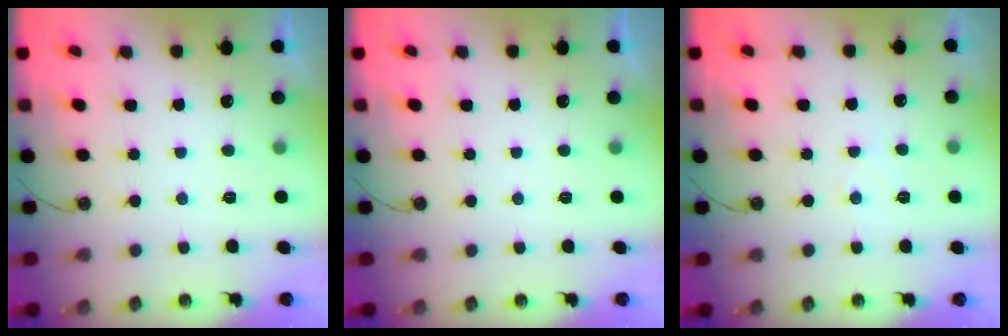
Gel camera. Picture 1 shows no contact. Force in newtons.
{"total": 0.0}
{"total": 3.7, "press": 3.6, "slide": 0.6}